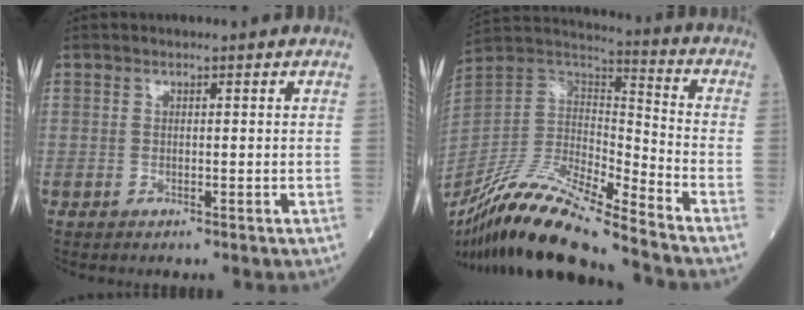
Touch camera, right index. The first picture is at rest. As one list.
[{"total": 20.3, "force": [-16.5, 1.7, 11.7], "torque": [-0.253, -0.015, -0.316]}]